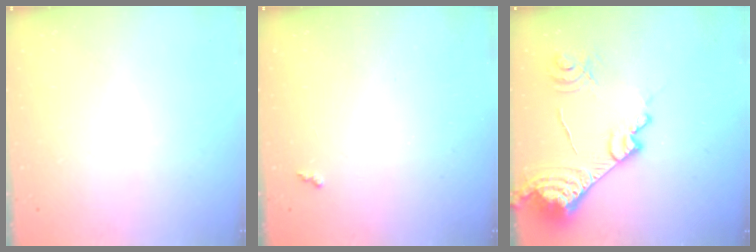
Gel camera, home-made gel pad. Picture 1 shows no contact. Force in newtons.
{"total": 1.9, "press": 1.9, "slide": 0.5}
{"total": 18.0, "press": 17.9, "slide": 1.8}